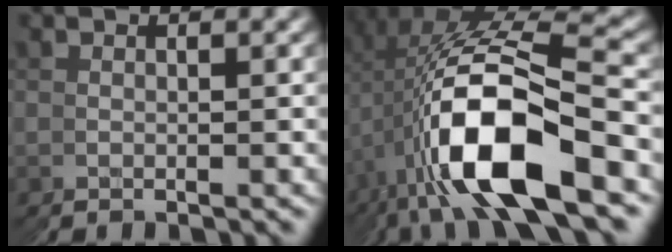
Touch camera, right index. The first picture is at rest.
{"total": 14.2, "force": [1.2, 6.5, 12.5], "torque": [-0.241, 0.017, 0.022]}